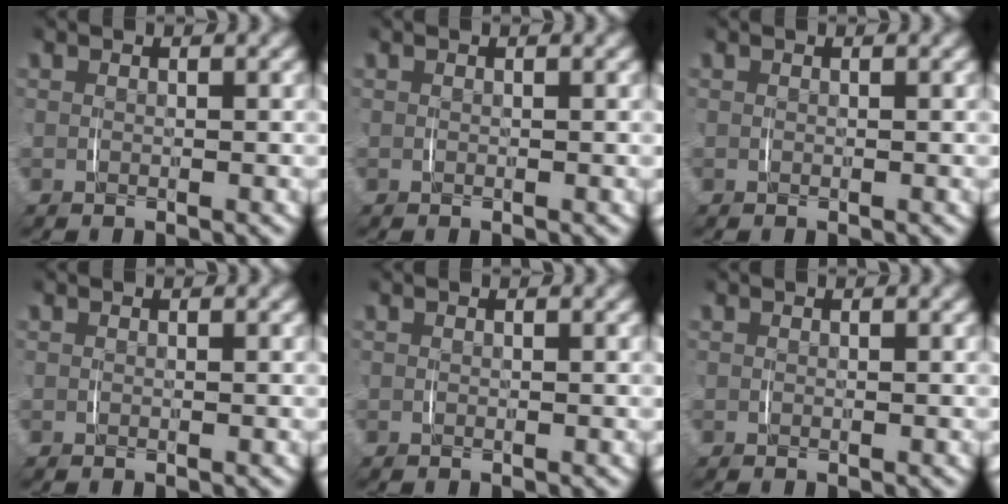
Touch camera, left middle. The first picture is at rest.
{"total": 0.0}
{"total": 0.0}
{"total": 0.0}
{"total": 0.0}
{"total": 0.0}